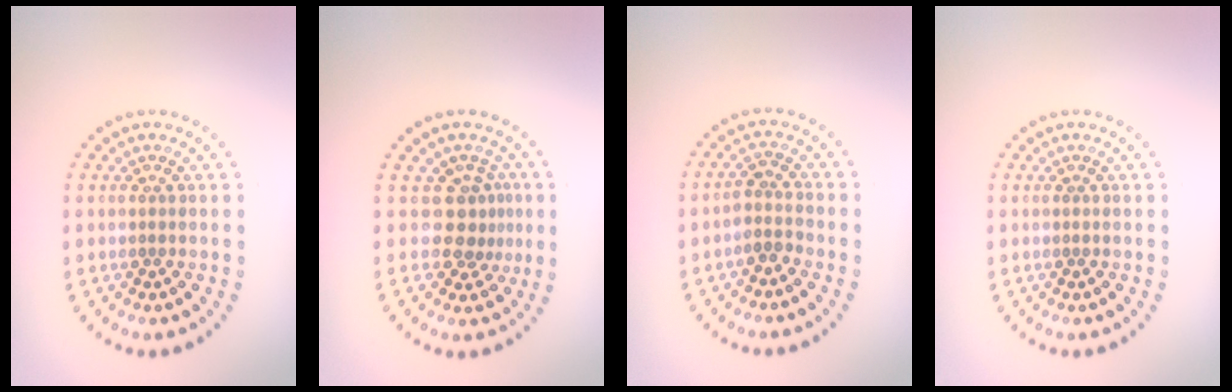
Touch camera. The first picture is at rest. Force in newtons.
{"total": 2.6, "press": 1.9, "slide": 1.8}
{"total": 1.9, "press": 1.5, "slide": 1.1}
{"total": 0.0}